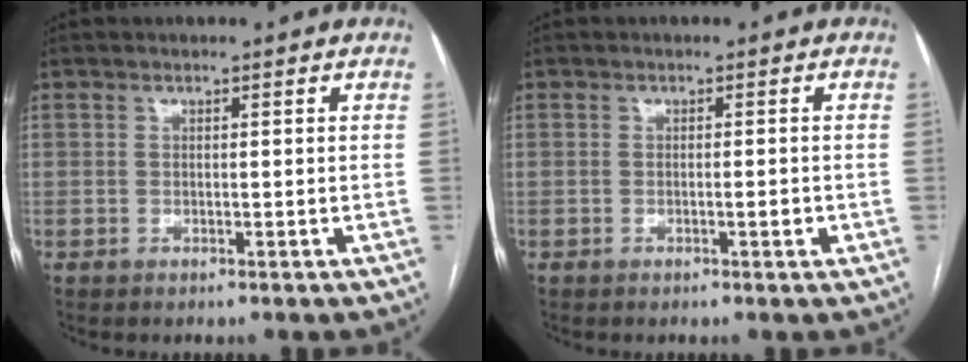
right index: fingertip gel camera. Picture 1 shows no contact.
{"total": 1.3, "force": [-0.5, 0.2, 1.2], "torque": [-0.020, 0.000, -0.008]}